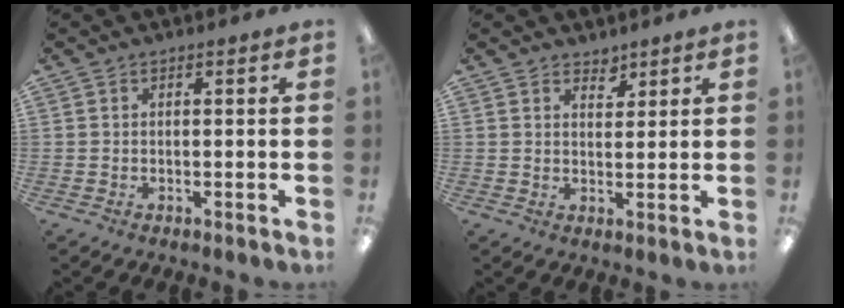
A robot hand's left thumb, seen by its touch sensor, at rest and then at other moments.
{"total": 2.6, "force": [2.3, 1.0, 0.3], "torque": [0.009, -0.018, 0.042]}